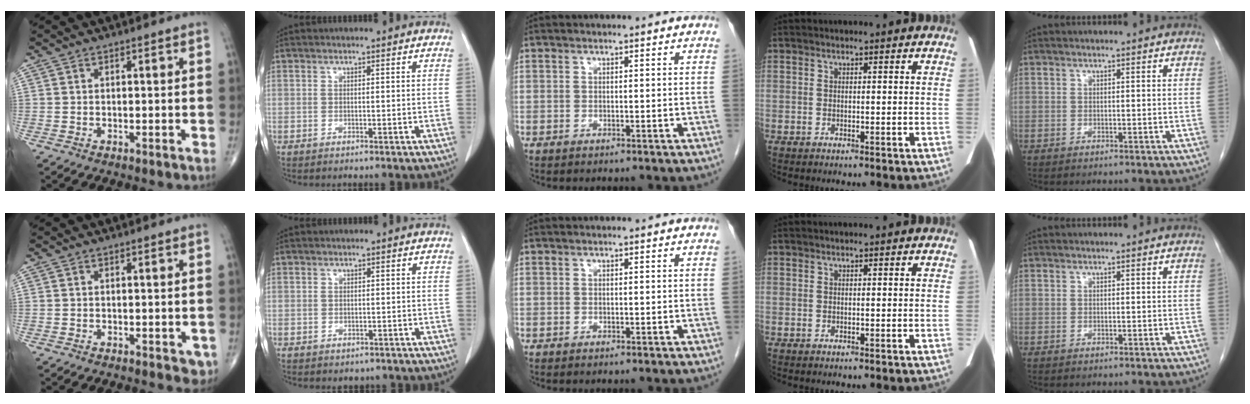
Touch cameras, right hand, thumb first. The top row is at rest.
{"thumb": {"total": 2.5, "force": [-0.7, 1.4, 1.9], "torque": [-0.006, -0.001, -0.009]}, "index": {"total": 1.7, "force": [-0.8, 1.5, 0.2], "torque": [-0.002, 0.004, -0.007]}}